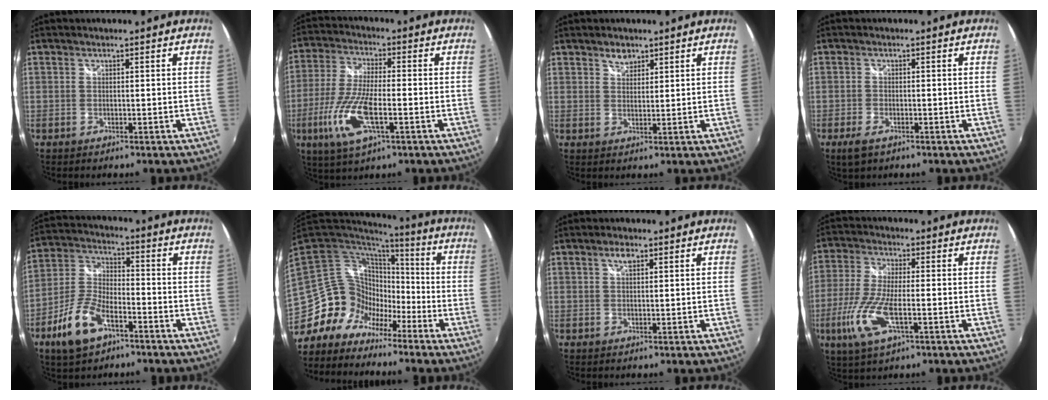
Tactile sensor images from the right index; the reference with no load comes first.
{"total": 12.8, "force": [-4.5, 3.9, 11.4], "torque": [-0.248, -0.015, -0.088]}
{"total": 2.6, "force": [2.0, 1.3, 1.0], "torque": [-0.012, 0.004, 0.035]}
{"total": 3.2, "force": [-1.9, 1.3, 2.2], "torque": [-0.049, -0.007, -0.035]}
{"total": 11.6, "force": [-6.4, 5.4, 8.0], "torque": [-0.177, 0.005, -0.121]}
{"total": 13.0, "force": [-8.6, 9.1, 3.4], "torque": [-0.071, 0.024, -0.154]}
{"total": 1.9, "force": [1.0, 0.7, 1.4], "torque": [-0.025, 0.005, 0.017]}
{"total": 11.1, "force": [-3.8, 3.5, 9.8], "torque": [-0.219, -0.014, -0.075]}